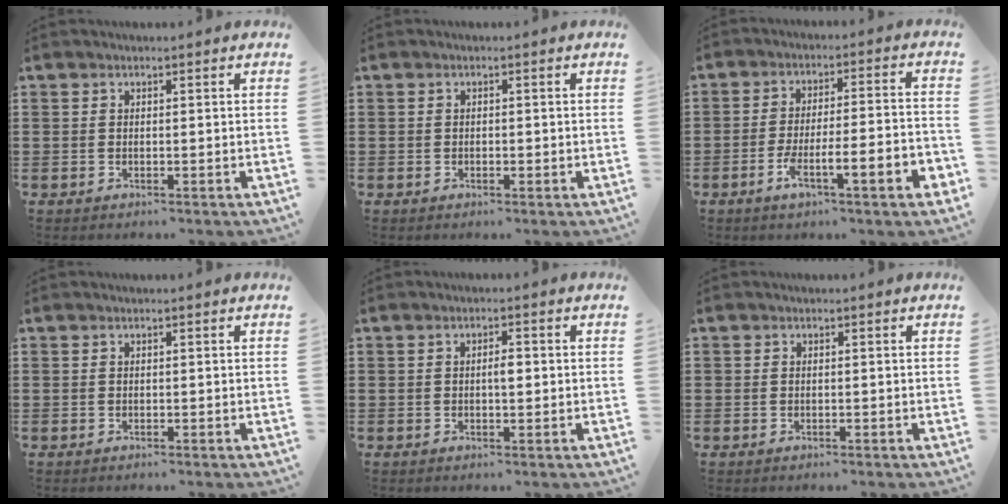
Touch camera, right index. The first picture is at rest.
{"total": 0.5, "force": [-0.1, 0.3, 0.4], "torque": [-0.009, -0.001, -0.002]}
{"total": 7.9, "force": [-4.2, 1.0, 6.6], "torque": [-0.122, -0.005, -0.081]}
{"total": 0.0}
{"total": 1.9, "force": [0.0, 0.7, 1.8], "torque": [-0.034, 0.002, -0.002]}
{"total": 0.0}